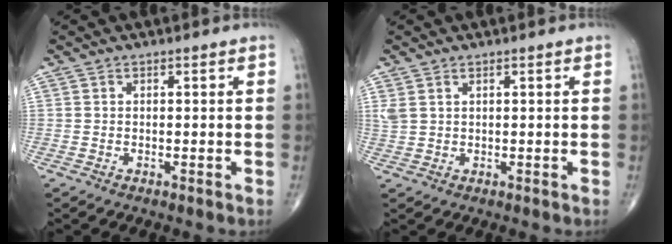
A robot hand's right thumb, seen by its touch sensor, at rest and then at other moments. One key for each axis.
{"total": 2.0, "fx": 1.1, "fy": 1.1, "fz": 1.2, "tx": -0.031, "ty": 0.006, "tz": 0.033}